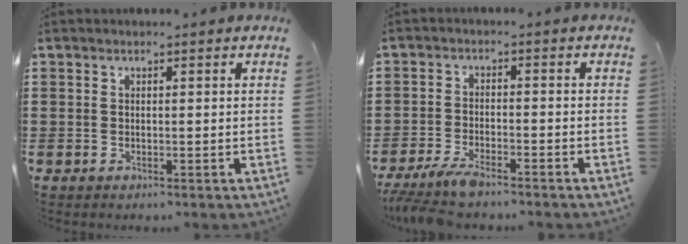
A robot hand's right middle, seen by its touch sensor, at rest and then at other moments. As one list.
[{"total": 4.3, "force": [-3.7, 0.5, 2.1], "torque": [-0.055, -0.009, -0.078]}]